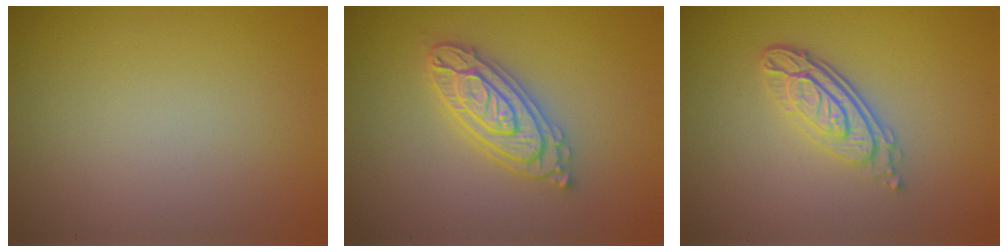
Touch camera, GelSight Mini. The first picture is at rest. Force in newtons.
{"total": 4.3, "press": 4.2, "slide": 0.8}
{"total": 4.4, "press": 3.1, "slide": 3.2}